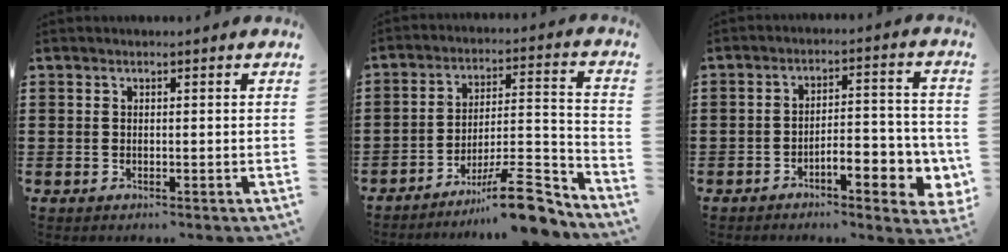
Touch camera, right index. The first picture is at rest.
{"total": 12.4, "force": [-9.7, 2.2, 7.4], "torque": [-0.091, 0.039, -0.174]}
{"total": 6.4, "force": [-3.4, 2.1, 5.0], "torque": [-0.065, -0.001, -0.061]}